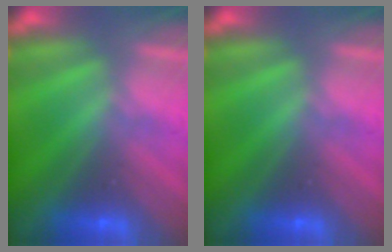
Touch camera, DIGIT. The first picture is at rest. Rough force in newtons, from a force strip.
{"total": 0.0}